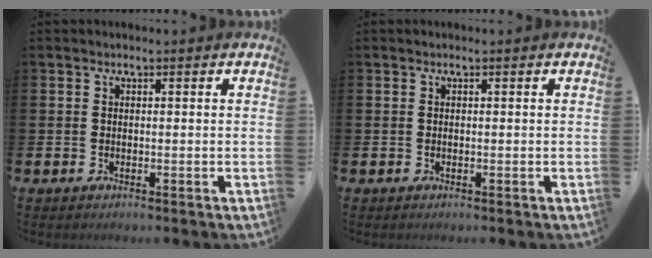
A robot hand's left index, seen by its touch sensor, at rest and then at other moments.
{"total": 0.0}